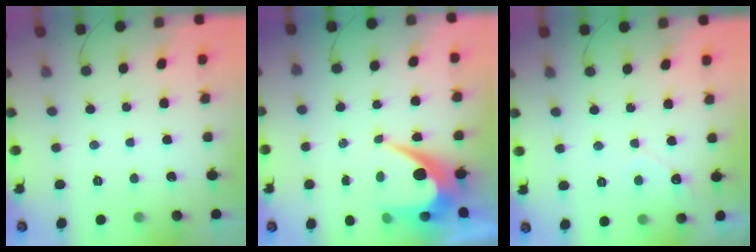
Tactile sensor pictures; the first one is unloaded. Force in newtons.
{"total": 7.8, "press": 7.7, "slide": 0.5}
{"total": 2.8, "press": 2.8, "slide": 0.1}